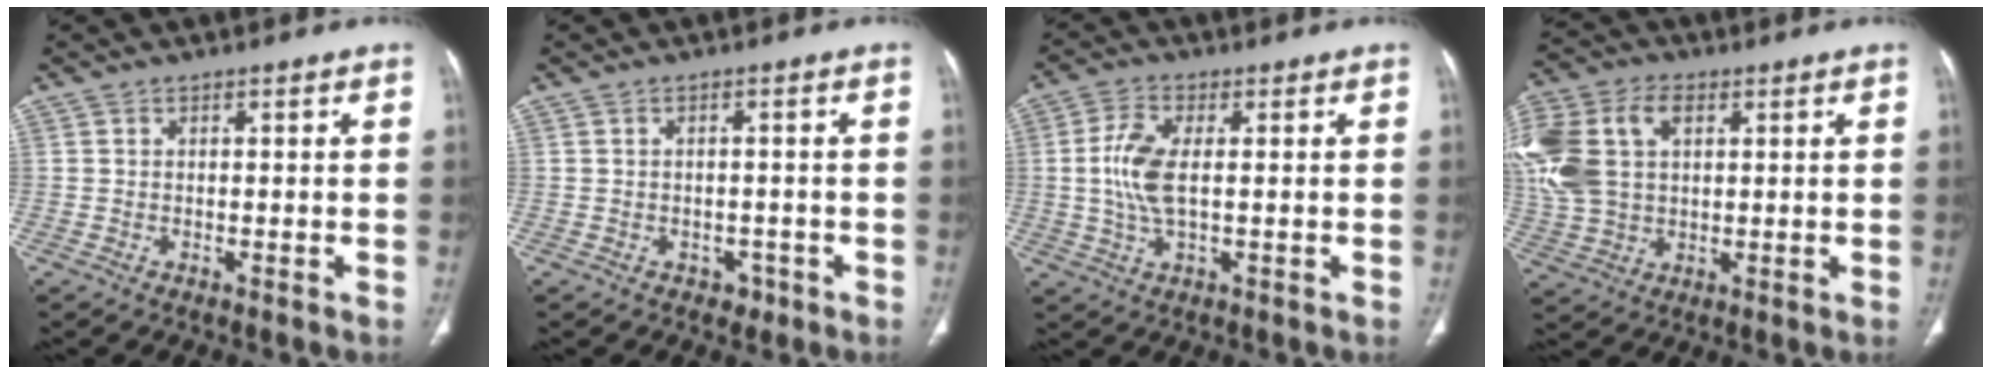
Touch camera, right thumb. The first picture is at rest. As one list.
[{"total": 2.2, "force": [-1.2, 1.7, 0.8], "torque": [-0.001, 0.006, -0.012]}, {"total": 7.7, "force": [0.4, 3.4, 6.9], "torque": [-0.161, 0.000, 0.008]}, {"total": 20.0, "force": [4.9, 13.8, 13.7], "torque": [-0.334, 0.027, 0.097]}]